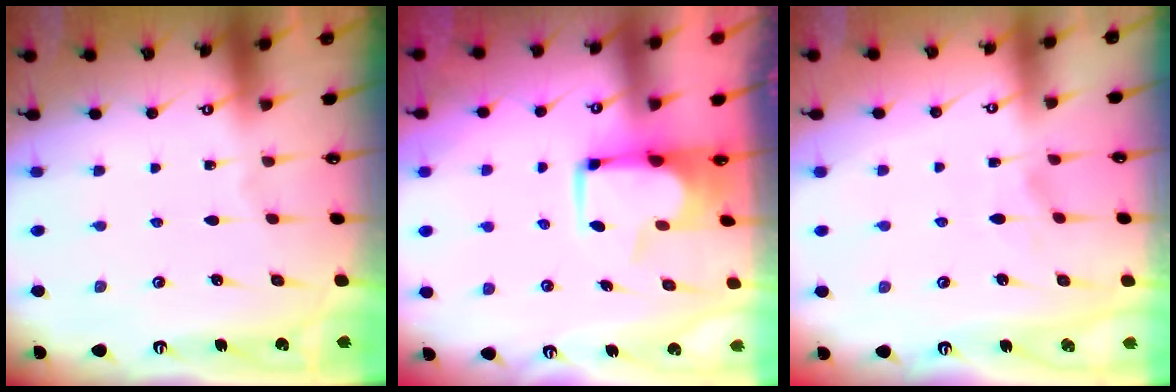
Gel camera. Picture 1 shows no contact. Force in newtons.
{"total": 5.0, "press": 5.0, "slide": 0.6}
{"total": 2.9, "press": 2.7, "slide": 1.1}